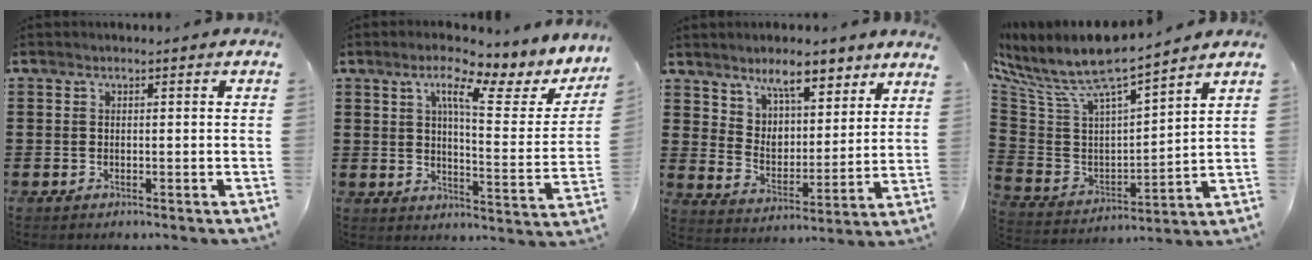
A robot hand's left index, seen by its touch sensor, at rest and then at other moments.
{"total": 9.6, "force": [6.2, 1.5, 7.3], "torque": [-0.128, -0.033, 0.094]}
{"total": 7.4, "force": [6.7, 1.9, 2.4], "torque": [-0.053, -0.032, 0.120]}
{"total": 8.8, "force": [7.6, 1.5, 4.2], "torque": [-0.120, -0.056, 0.128]}